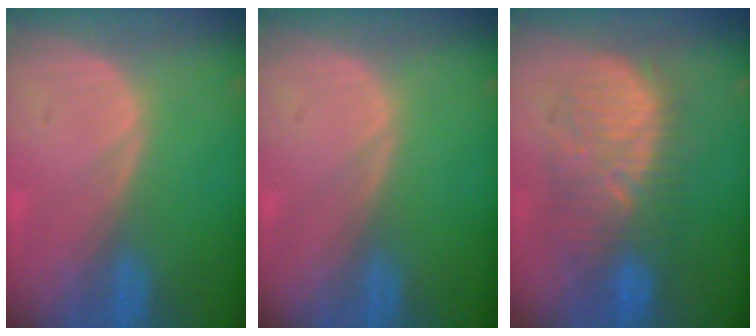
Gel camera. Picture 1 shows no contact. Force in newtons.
{"total": 0.0}
{"total": 9.4, "press": 9.4, "slide": 1.0}